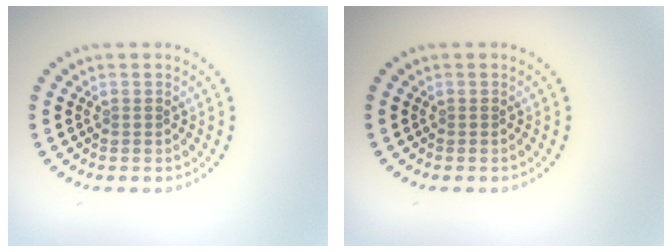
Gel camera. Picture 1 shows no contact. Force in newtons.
{"total": 0.0}